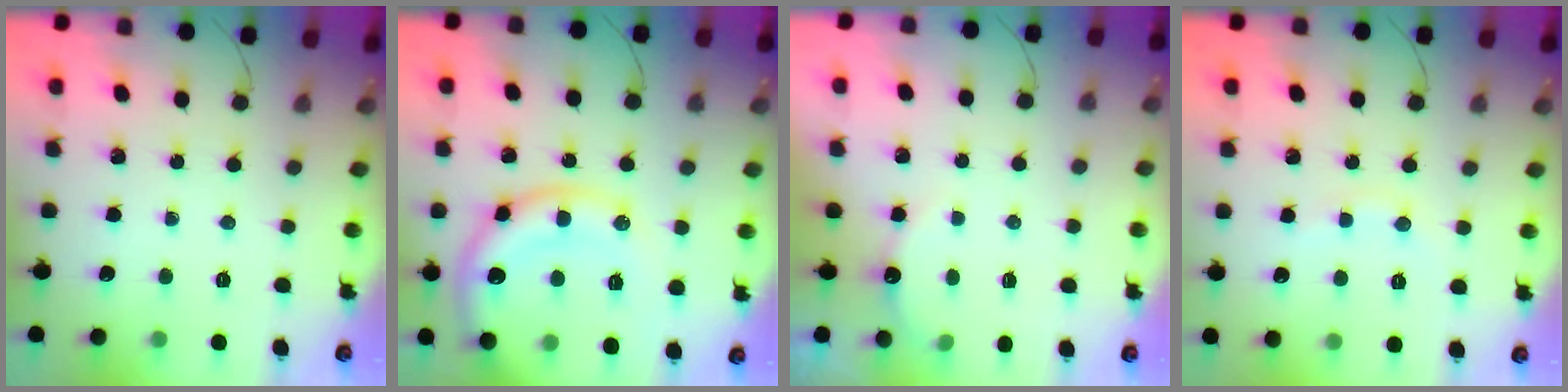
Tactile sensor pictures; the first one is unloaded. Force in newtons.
{"total": 15.2, "press": 15.1, "slide": 1.7}
{"total": 5.1, "press": 5.0, "slide": 1.1}
{"total": 4.6, "press": 4.4, "slide": 1.3}